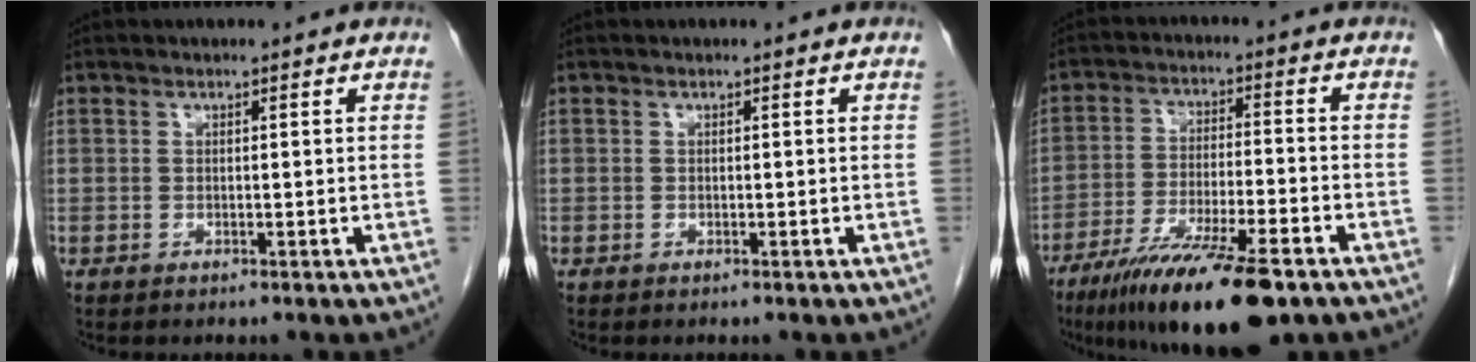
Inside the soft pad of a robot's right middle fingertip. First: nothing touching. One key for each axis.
{"total": 0.0}
{"total": 16.2, "fx": -11.0, "fy": 2.3, "fz": 11.7, "tx": -0.196, "ty": -0.040, "tz": -0.187}